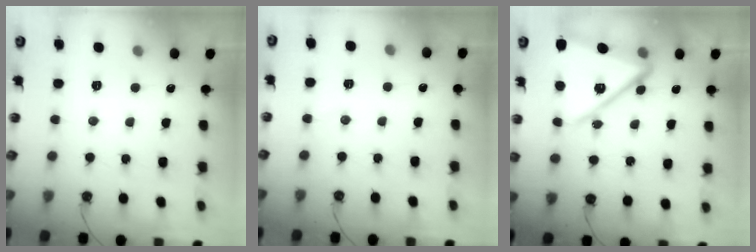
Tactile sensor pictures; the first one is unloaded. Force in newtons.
{"total": 2.6, "press": 2.5, "slide": 0.8}
{"total": 16.4, "press": 16.3, "slide": 1.9}